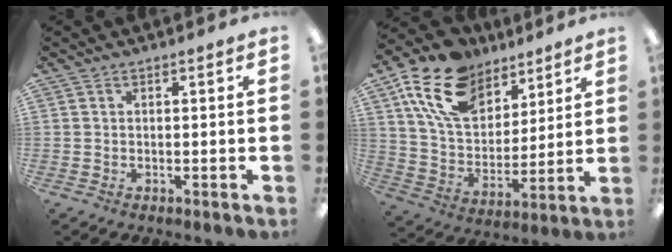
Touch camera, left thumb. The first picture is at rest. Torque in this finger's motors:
{"motor_torque": [0.44, 0.55, 1.68, -1.09, 0.43]}